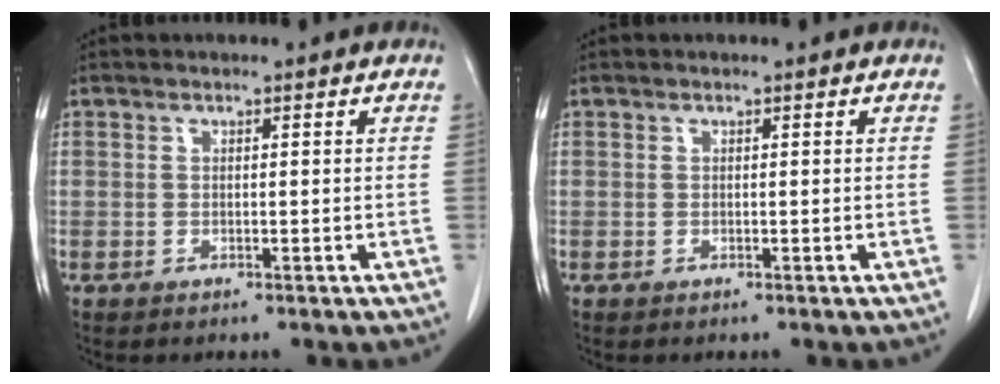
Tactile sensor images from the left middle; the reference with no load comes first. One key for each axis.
{"total": 0.0}